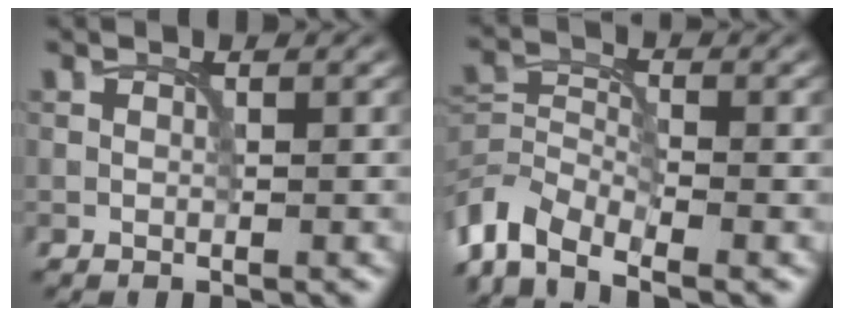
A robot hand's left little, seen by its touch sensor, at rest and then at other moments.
{"total": 5.7, "force": [-4.2, 2.3, 3.0], "torque": [-0.057, -0.003, -0.096]}